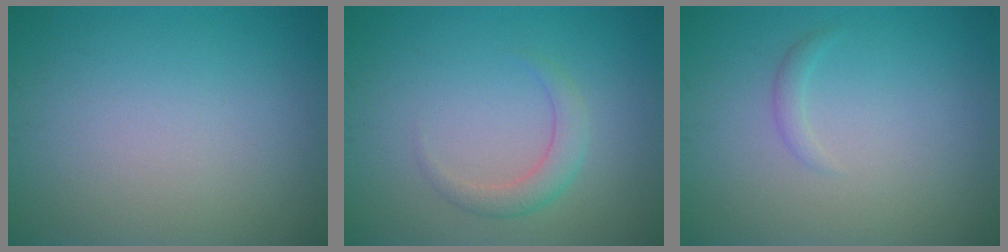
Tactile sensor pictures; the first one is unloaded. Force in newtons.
{"total": 2.1, "press": 2.1, "slide": 0.1}
{"total": 0.9, "press": 0.9, "slide": 0.0}